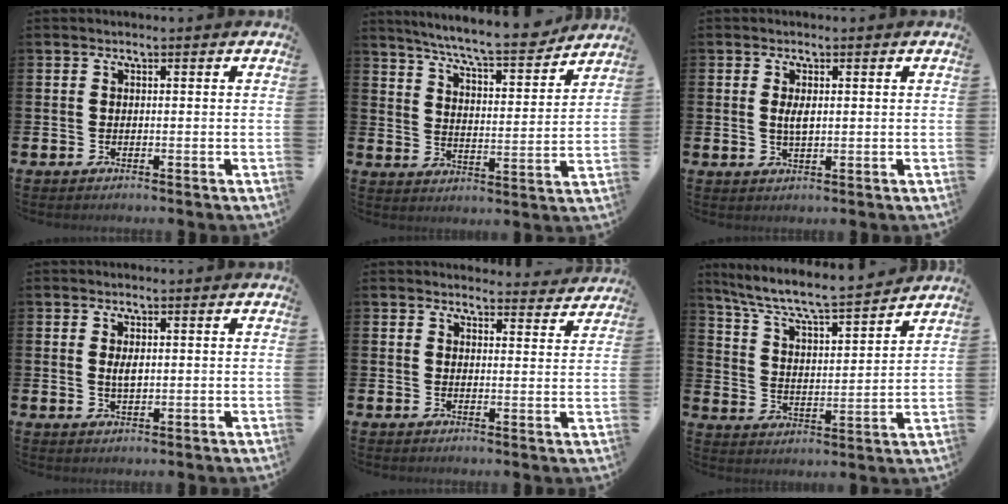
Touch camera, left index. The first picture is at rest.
{"total": 8.2, "force": [7.6, 0.3, 3.0], "torque": [-0.081, -0.052, 0.130]}
{"total": 2.1, "force": [0.4, 0.8, 1.9], "torque": [-0.029, -0.002, 0.002]}
{"total": 1.8, "force": [0.4, 0.8, 1.6], "torque": [-0.023, -0.001, 0.002]}
{"total": 3.2, "force": [3.2, 0.6, -0.1], "torque": [0.005, -0.024, 0.055]}
{"total": 7.5, "force": [7.0, 0.7, 2.5], "torque": [-0.078, -0.056, 0.116]}